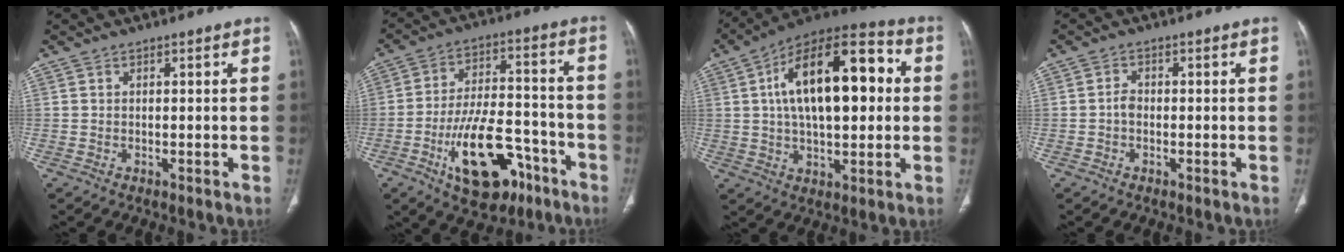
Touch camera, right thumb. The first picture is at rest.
{"total": 17.1, "force": [-8.4, 8.6, 12.2], "torque": [-0.177, 0.058, -0.125]}
{"total": 21.8, "force": [3.6, 10.2, 19.0], "torque": [-0.288, 0.024, 0.049]}
{"total": 1.7, "force": [-0.5, 1.2, 1.1], "torque": [-0.014, 0.005, -0.013]}